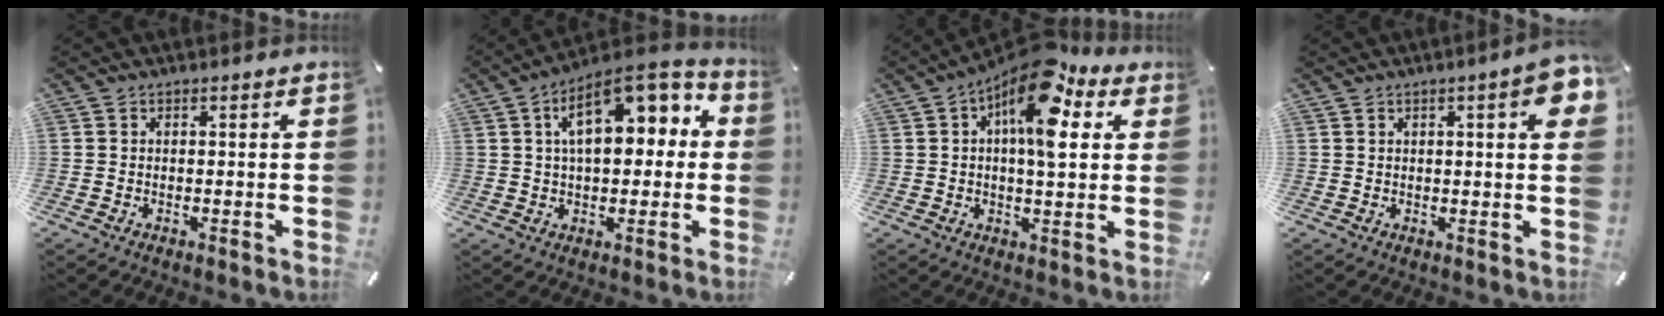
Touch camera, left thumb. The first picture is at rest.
{"total": 14.8, "force": [5.0, 8.1, 11.4], "torque": [-0.165, -0.012, 0.083]}
{"total": 14.1, "force": [6.0, 5.5, 11.5], "torque": [-0.182, -0.034, 0.096]}
{"total": 6.5, "force": [2.3, 1.5, 5.8], "torque": [-0.086, 0.001, 0.036]}